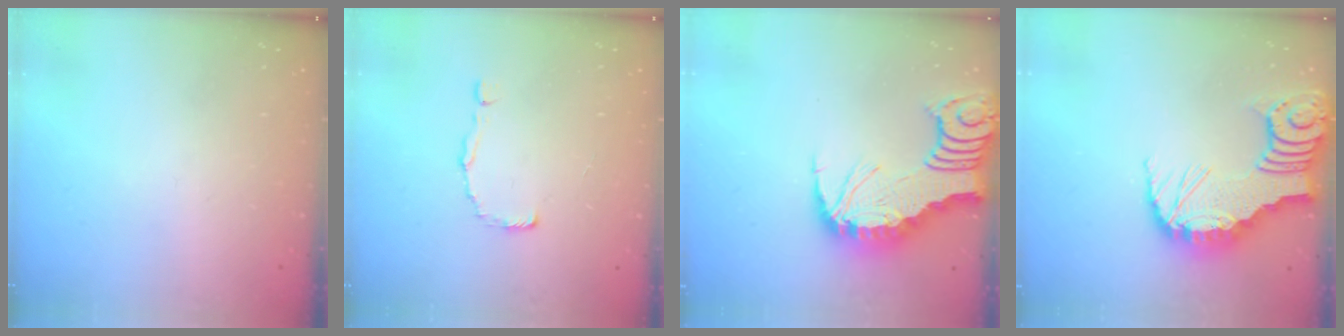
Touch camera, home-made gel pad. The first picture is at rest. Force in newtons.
{"total": 2.0, "press": 2.0, "slide": 0.1}
{"total": 4.9, "press": 4.9, "slide": 0.5}
{"total": 9.3, "press": 9.2, "slide": 0.9}